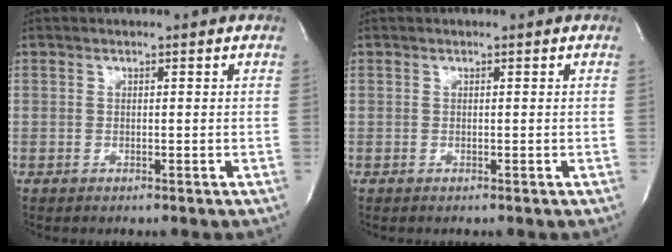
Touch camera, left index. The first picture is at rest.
{"total": 0.0}